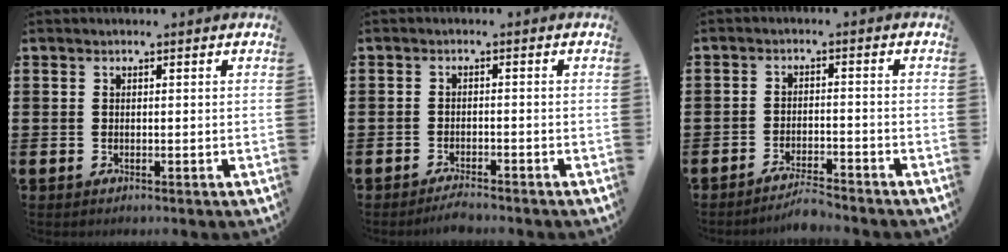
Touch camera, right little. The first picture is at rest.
{"total": 1.7, "force": [-1.7, 0.1, 0.4], "torque": [-0.011, 0.005, -0.034]}
{"total": 2.9, "force": [-2.9, 0.0, 0.7], "torque": [-0.014, 0.007, -0.058]}